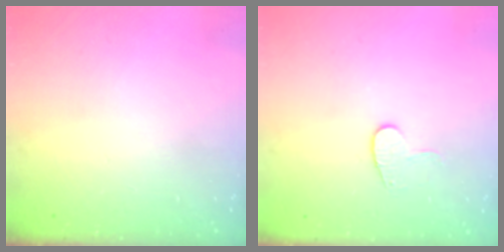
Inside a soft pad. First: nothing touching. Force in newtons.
{"total": 7.7, "press": 7.6, "slide": 0.5}